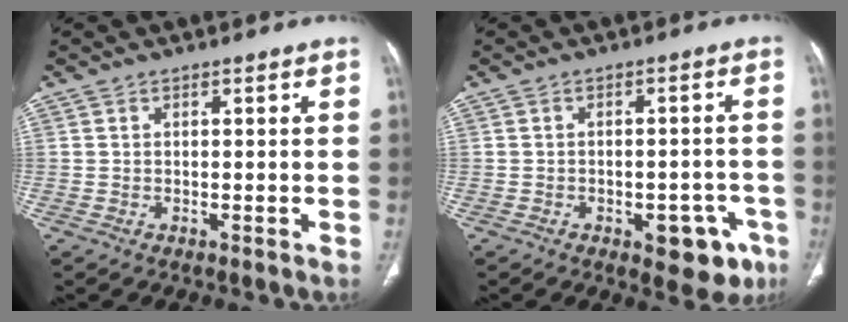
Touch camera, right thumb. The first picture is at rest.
{"total": 9.0, "force": [-4.4, 4.7, 6.2], "torque": [-0.044, 0.022, -0.048]}